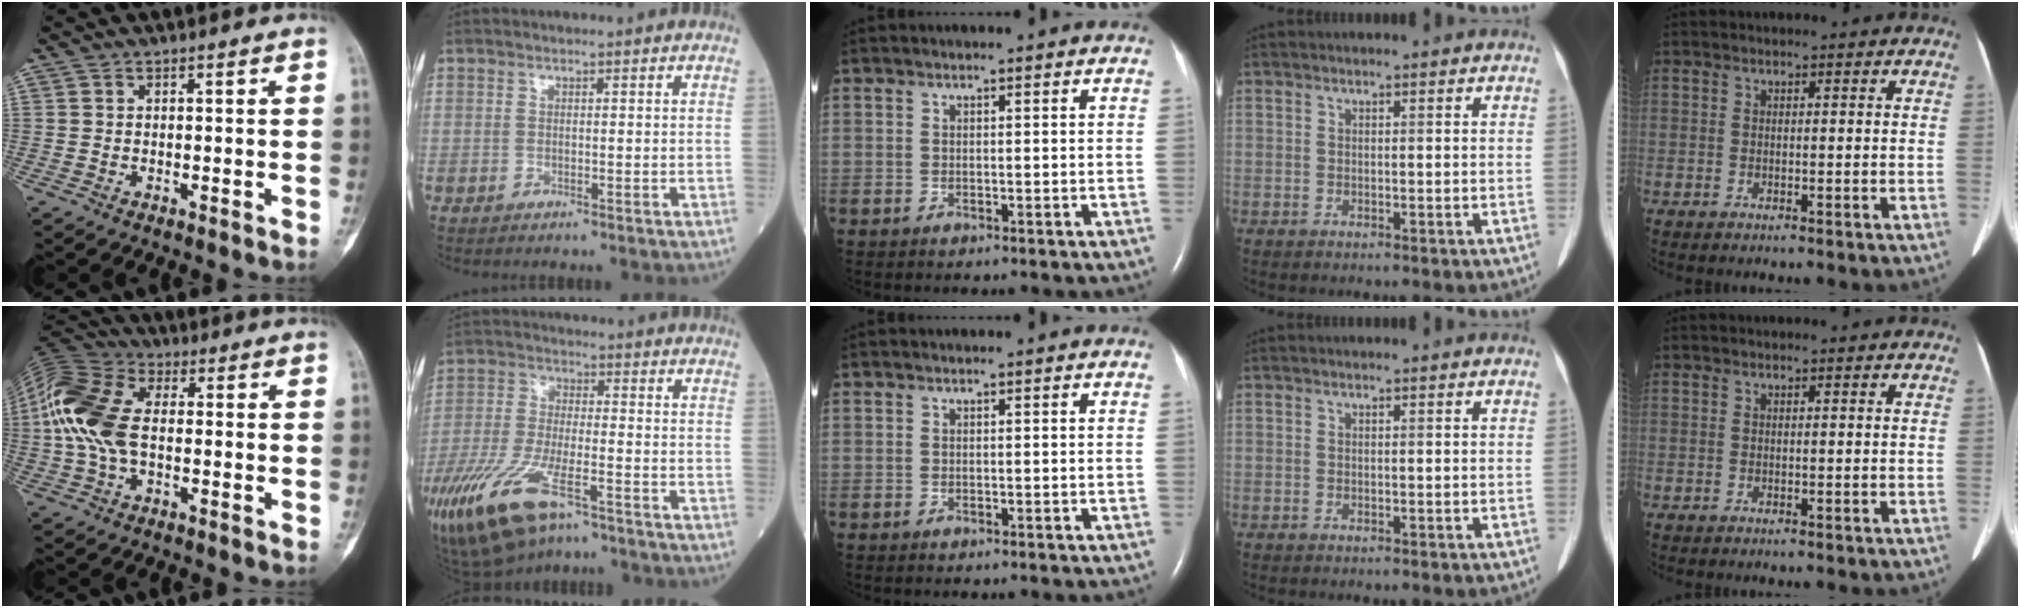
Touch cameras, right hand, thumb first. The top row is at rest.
{"thumb": {"total": 15.2, "force": [0.3, 9.0, 12.2], "torque": [-0.271, 0.027, -0.001]}, "index": {"total": 17.4, "force": [-10.5, 5.6, 12.6], "torque": [-0.292, -0.042, -0.195]}}